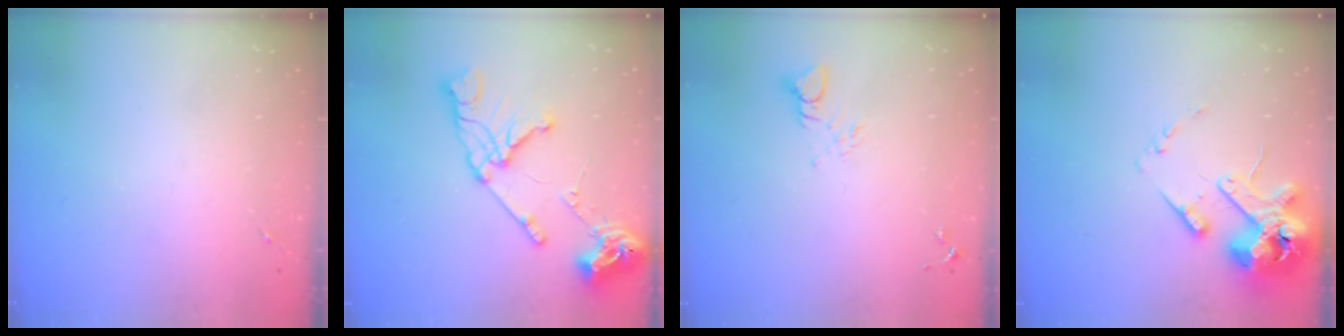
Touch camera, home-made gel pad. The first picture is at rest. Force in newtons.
{"total": 18.8, "press": 18.7, "slide": 1.7}
{"total": 4.1, "press": 4.1, "slide": 0.4}
{"total": 15.9, "press": 15.7, "slide": 2.5}